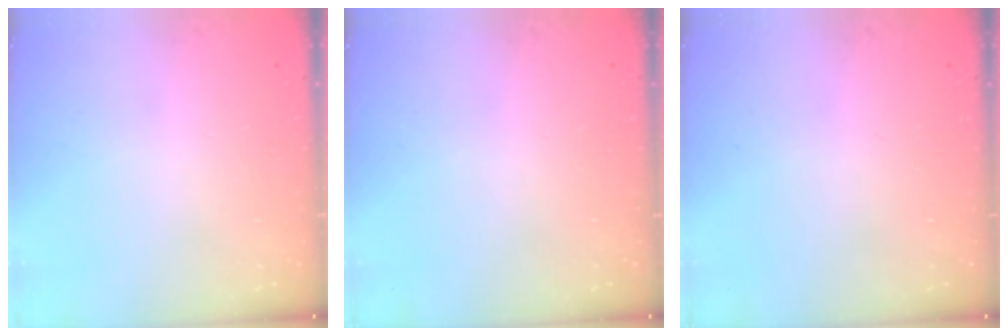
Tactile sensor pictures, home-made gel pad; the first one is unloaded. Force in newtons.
{"total": 0.0}
{"total": 0.0}